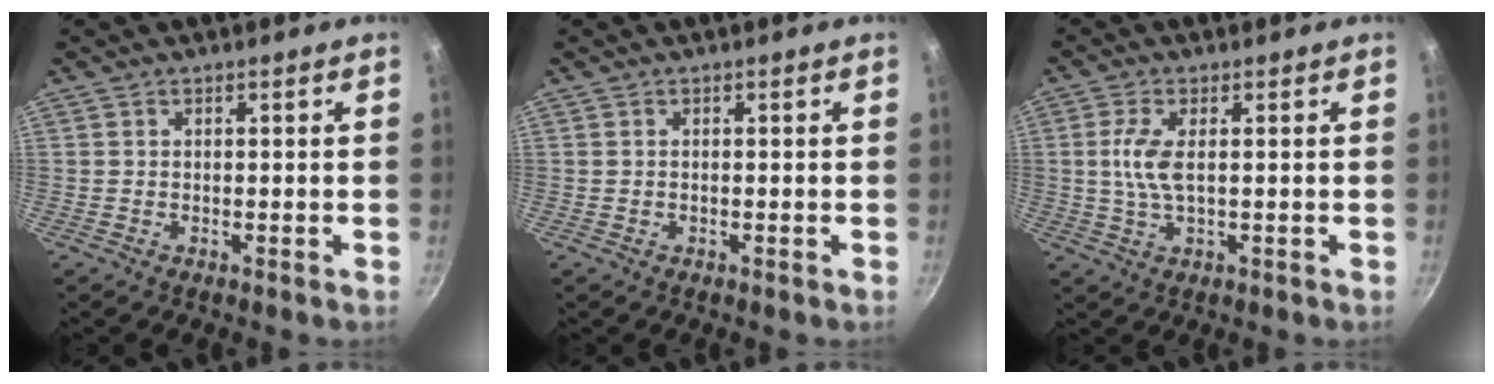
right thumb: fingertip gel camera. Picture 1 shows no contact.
{"total": 0.0}
{"total": 5.4, "force": [0.5, 2.0, 5.0], "torque": [-0.116, 0.002, 0.009]}